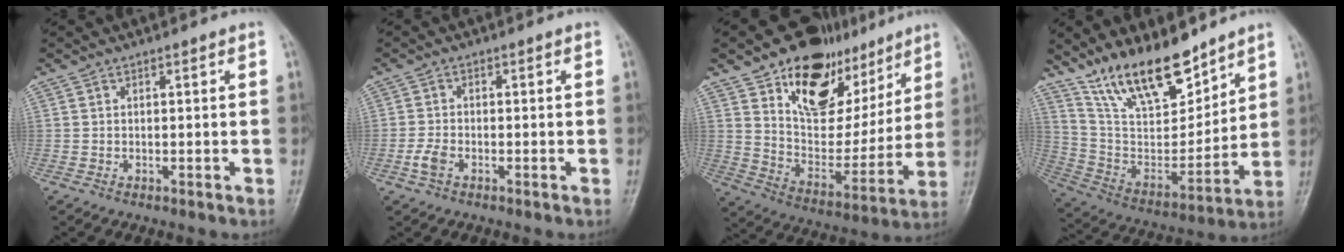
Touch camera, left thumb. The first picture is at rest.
{"total": 2.9, "force": [-1.3, 1.7, 1.9], "torque": [-0.046, 0.005, -0.030]}
{"total": 22.6, "force": [12.9, 13.4, 12.8], "torque": [-0.134, -0.052, 0.214]}
{"total": 18.4, "force": [13.8, 6.8, 10.1], "torque": [-0.128, -0.078, 0.259]}